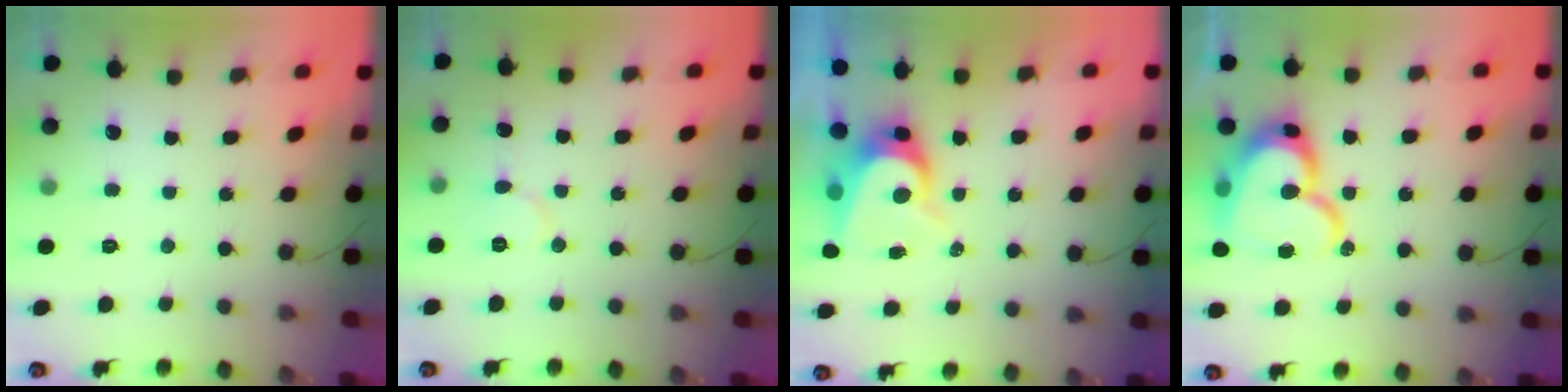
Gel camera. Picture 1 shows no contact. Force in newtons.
{"total": 4.1, "press": 4.1, "slide": 0.5}
{"total": 7.7, "press": 7.7, "slide": 0.6}
{"total": 18.8, "press": 18.8, "slide": 1.8}